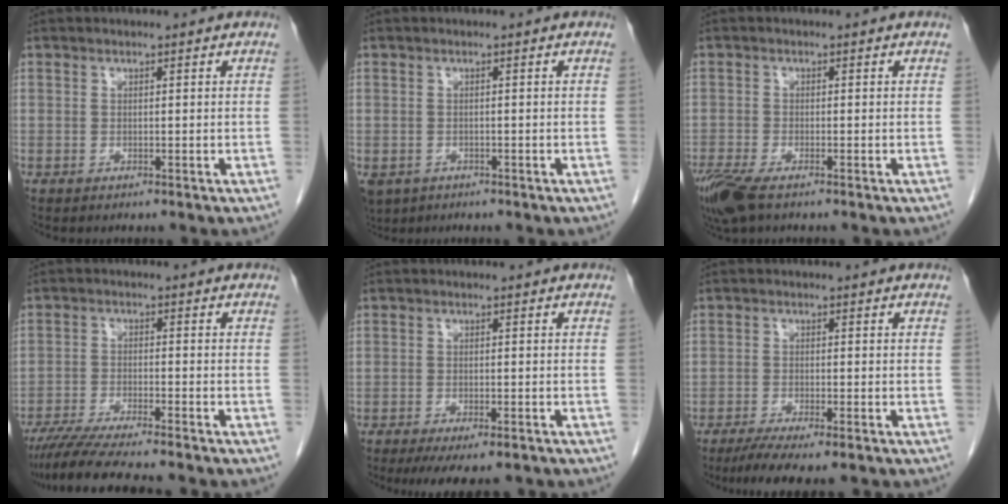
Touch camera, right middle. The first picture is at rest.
{"total": 6.4, "force": [-3.4, 4.9, 2.3], "torque": [-0.060, -0.006, -0.049]}
{"total": 6.0, "force": [-4.1, 1.8, 4.0], "torque": [-0.085, -0.017, -0.076]}
{"total": 10.4, "force": [-9.1, -0.2, 5.1], "torque": [-0.072, -0.025, -0.146]}
{"total": 8.5, "force": [-6.7, 2.2, 4.7], "torque": [-0.061, -0.010, -0.096]}
{"total": 7.8, "force": [-6.2, 0.8, 4.8], "torque": [-0.071, -0.016, -0.096]}